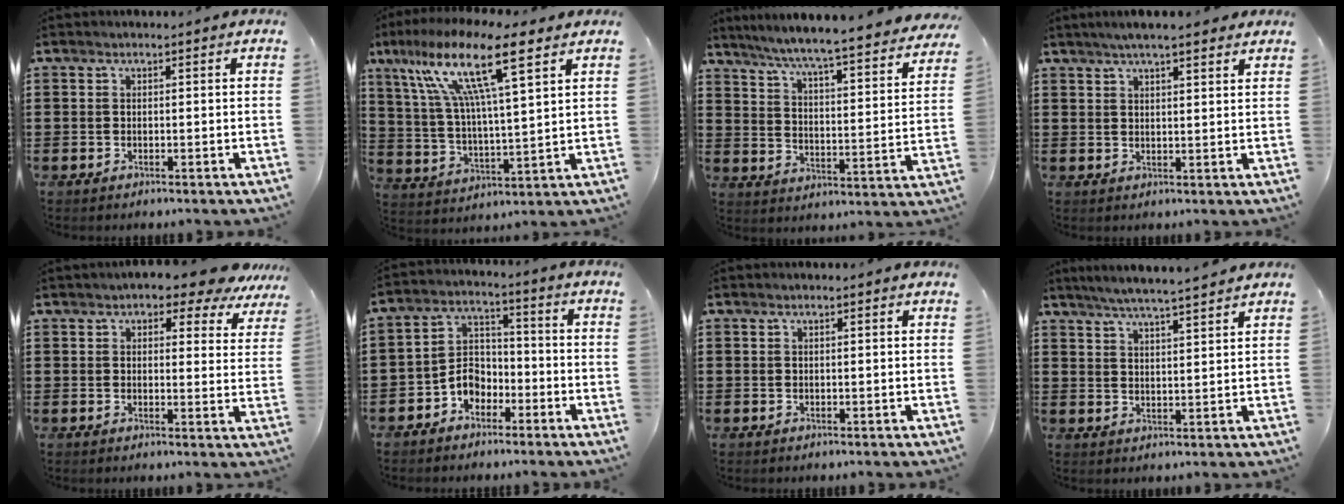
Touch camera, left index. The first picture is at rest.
{"total": 14.7, "force": [9.0, 2.3, 11.4], "torque": [-0.225, -0.027, 0.143]}
{"total": 5.3, "force": [4.8, -0.8, 2.0], "torque": [-0.064, -0.048, 0.073]}
{"total": 4.3, "force": [3.6, 0.5, 2.3], "torque": [-0.053, 0.003, 0.063]}
{"total": 5.3, "force": [4.7, 1.4, 2.1], "torque": [-0.044, -0.018, 0.079]}
{"total": 5.2, "force": [-3.4, 3.6, 1.6], "torque": [-0.043, 0.012, -0.071]}
{"total": 0.8, "force": [0.4, 0.0, 0.7], "torque": [-0.014, 0.001, 0.008]}
{"total": 4.5, "force": [4.2, -0.5, 1.6], "torque": [-0.045, -0.018, 0.072]}